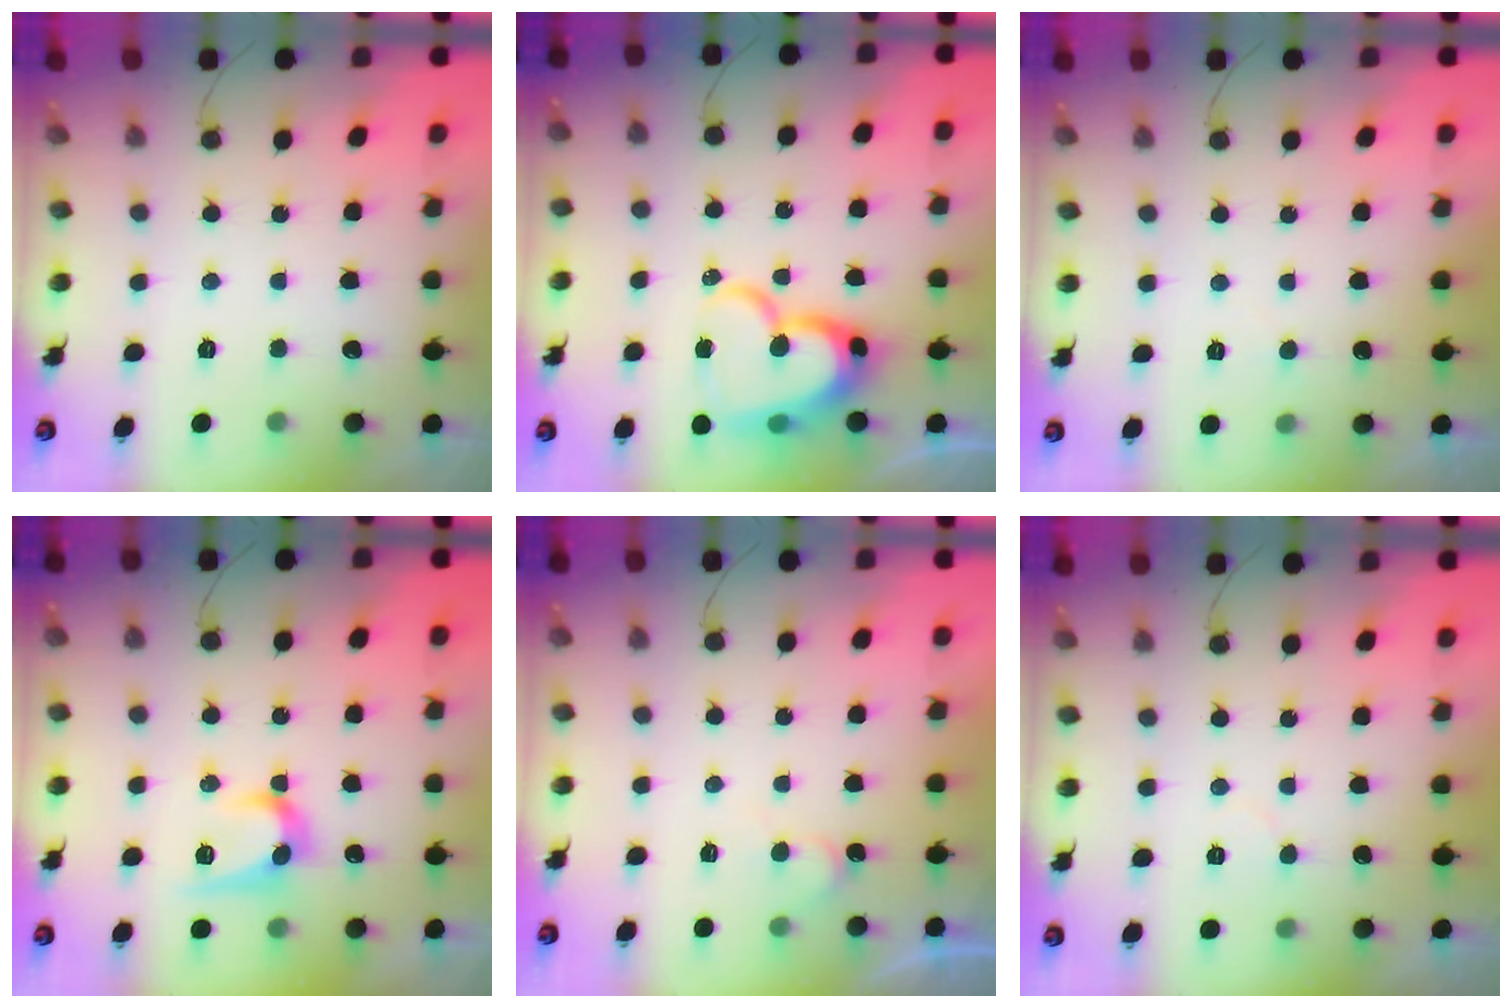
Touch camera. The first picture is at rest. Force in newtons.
{"total": 17.1, "press": 17.0, "slide": 1.8}
{"total": 2.6, "press": 2.6, "slide": 0.3}
{"total": 9.9, "press": 9.9, "slide": 0.6}
{"total": 4.3, "press": 4.2, "slide": 0.5}
{"total": 2.9, "press": 2.9, "slide": 0.2}